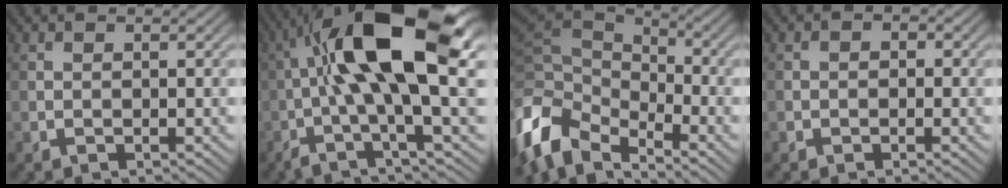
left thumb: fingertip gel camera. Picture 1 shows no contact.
{"total": 16.2, "force": [1.1, 4.1, 15.6], "torque": [-0.285, 0.023, 0.012]}
{"total": 11.5, "force": [-6.2, 6.8, 7.0], "torque": [-0.183, -0.011, -0.119]}
{"total": 1.2, "force": [-0.2, 1.1, 0.5], "torque": [-0.005, -0.004, -0.009]}